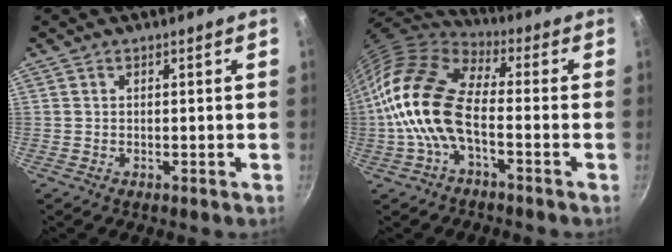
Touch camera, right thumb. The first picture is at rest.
{"total": 15.0, "force": [-2.6, 7.4, 12.8], "torque": [-0.239, 0.027, -0.066]}